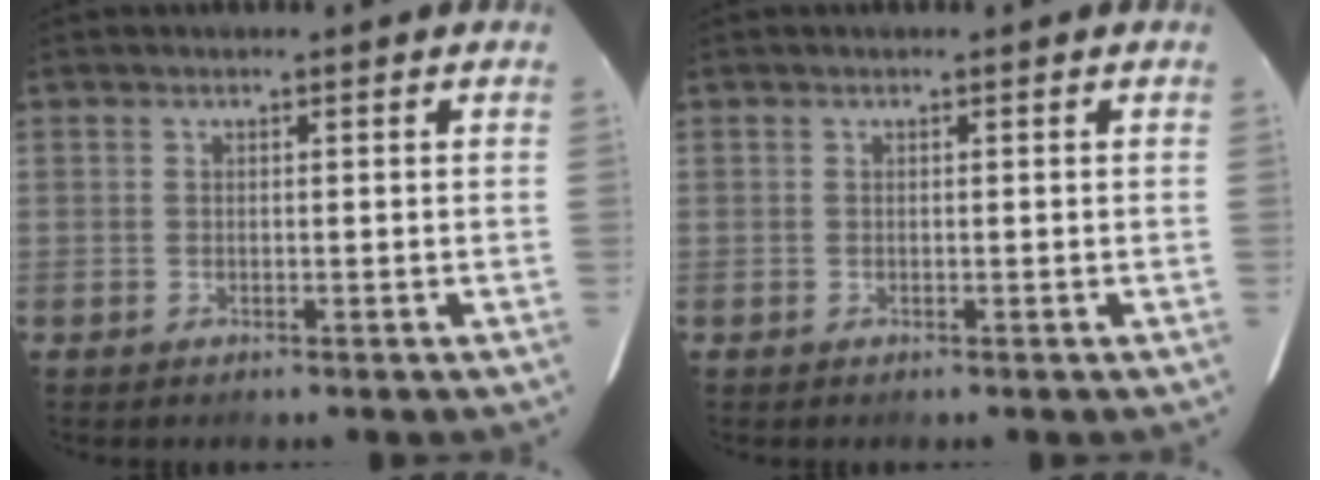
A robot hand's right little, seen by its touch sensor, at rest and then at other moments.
{"total": 0.0}